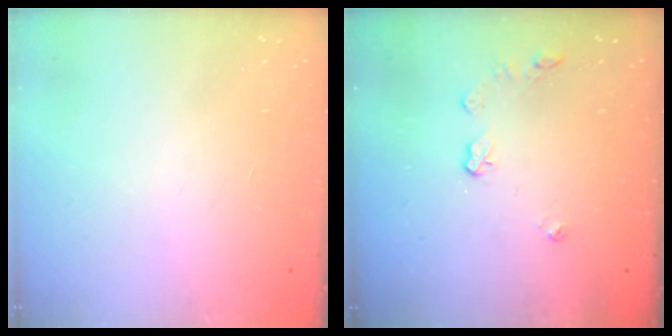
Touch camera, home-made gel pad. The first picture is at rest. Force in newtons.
{"total": 5.1, "press": 5.0, "slide": 0.6}